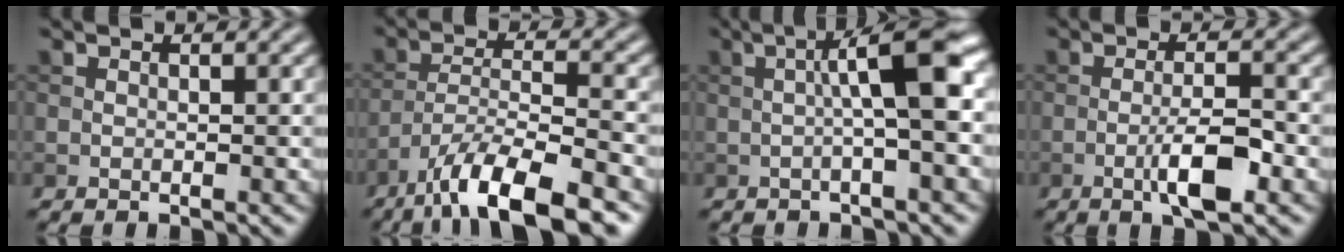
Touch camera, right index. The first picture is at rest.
{"total": 9.6, "force": [-6.7, 2.4, 6.4], "torque": [-0.104, 0.005, -0.121]}
{"total": 6.5, "force": [0.5, 1.0, 6.4], "torque": [-0.096, 0.018, 0.002]}
{"total": 4.7, "force": [-1.8, 0.9, 4.2], "torque": [-0.076, 0.003, -0.035]}